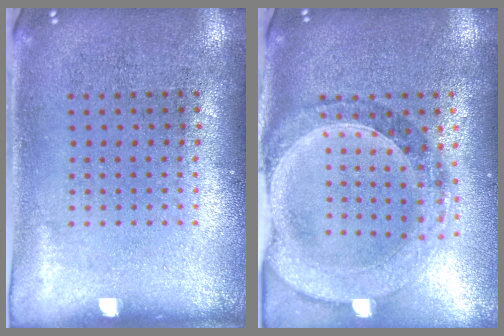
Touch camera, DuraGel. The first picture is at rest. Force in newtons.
{"total": 1.4, "press": 1.4, "slide": 0.3}